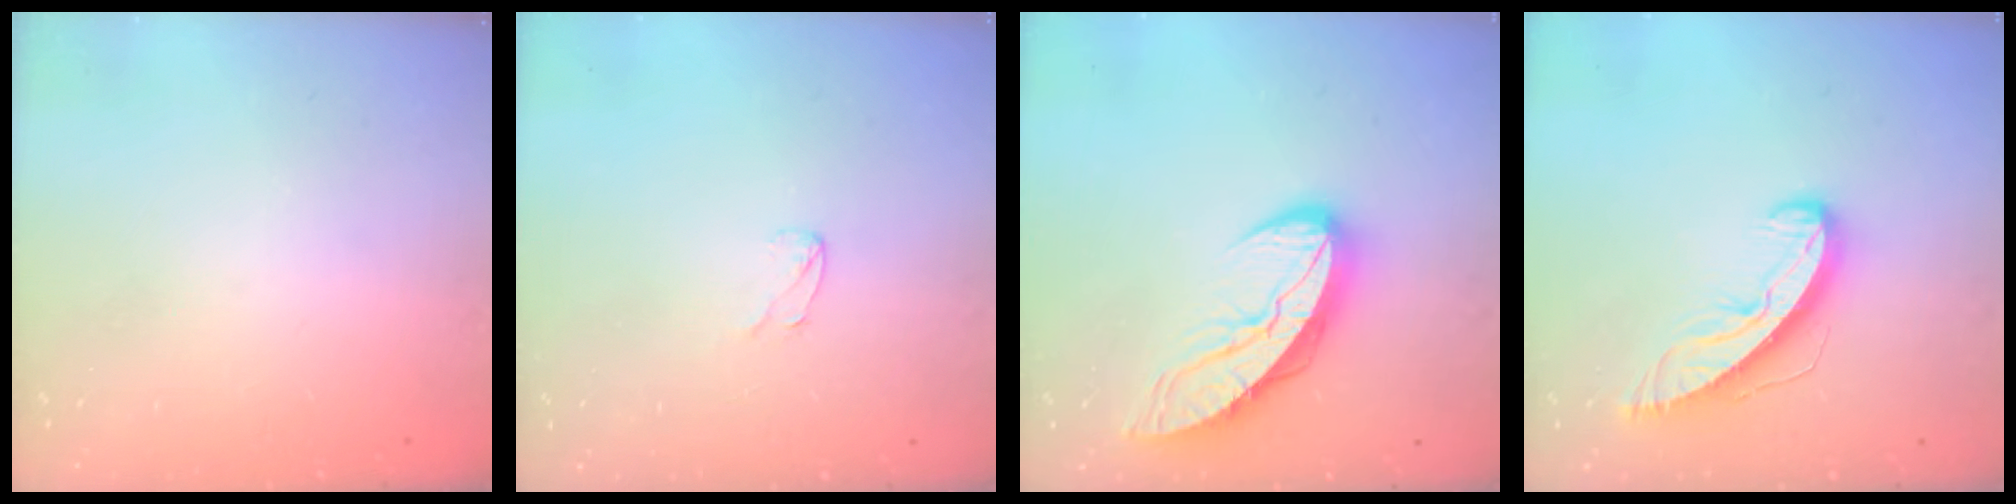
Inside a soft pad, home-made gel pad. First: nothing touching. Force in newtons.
{"total": 3.0, "press": 3.0, "slide": 0.3}
{"total": 10.7, "press": 10.6, "slide": 1.1}
{"total": 9.2, "press": 9.2, "slide": 0.3}